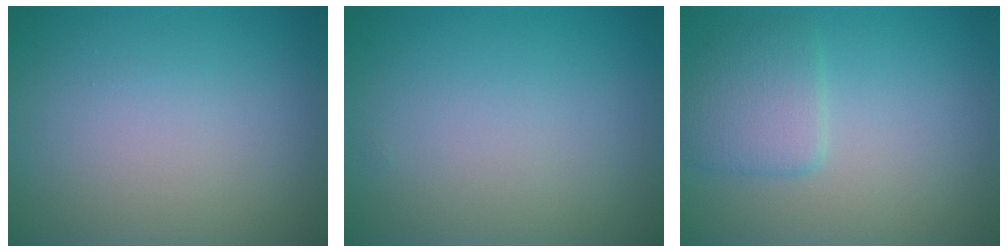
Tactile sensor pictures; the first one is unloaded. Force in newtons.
{"total": 0.0}
{"total": 2.8, "press": 2.8, "slide": 0.1}